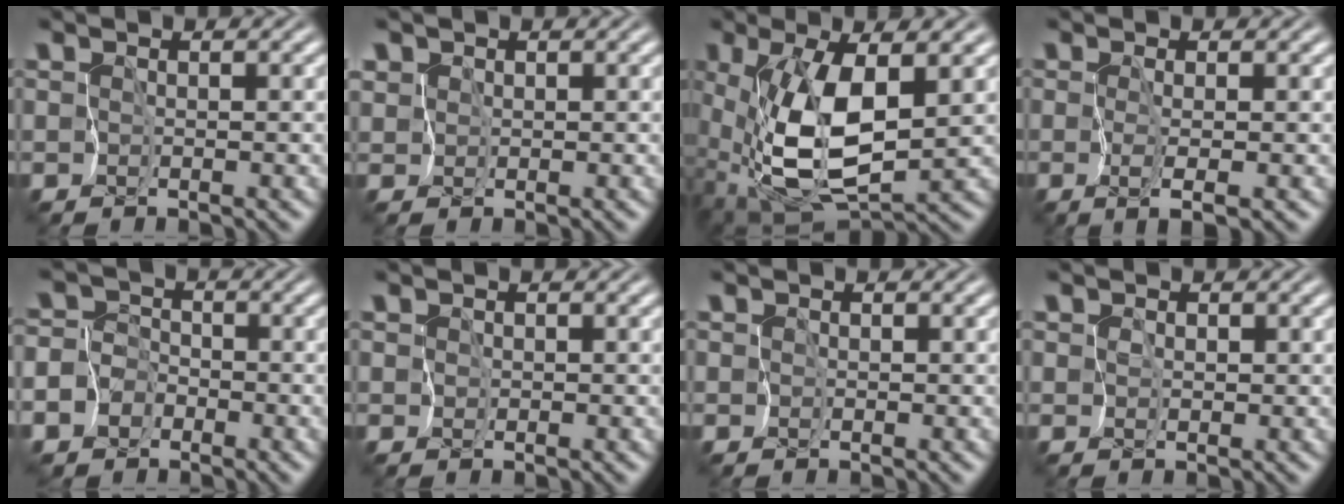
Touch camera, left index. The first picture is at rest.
{"total": 1.2, "force": [0.6, 1.1, 0.0], "torque": [-0.004, 0.001, 0.017]}
{"total": 10.5, "force": [0.2, 4.8, 9.3], "torque": [-0.192, -0.013, 0.006]}
{"total": 1.1, "force": [-0.2, -0.2, 1.1], "torque": [-0.022, -0.004, -0.003]}
{"total": 7.3, "force": [-3.9, 6.2, 0.7], "torque": [-0.018, -0.008, -0.090]}
{"total": 0.0}
{"total": 0.0}
{"total": 0.8, "force": [0.2, 0.7, 0.1], "torque": [-0.002, -0.001, 0.005]}